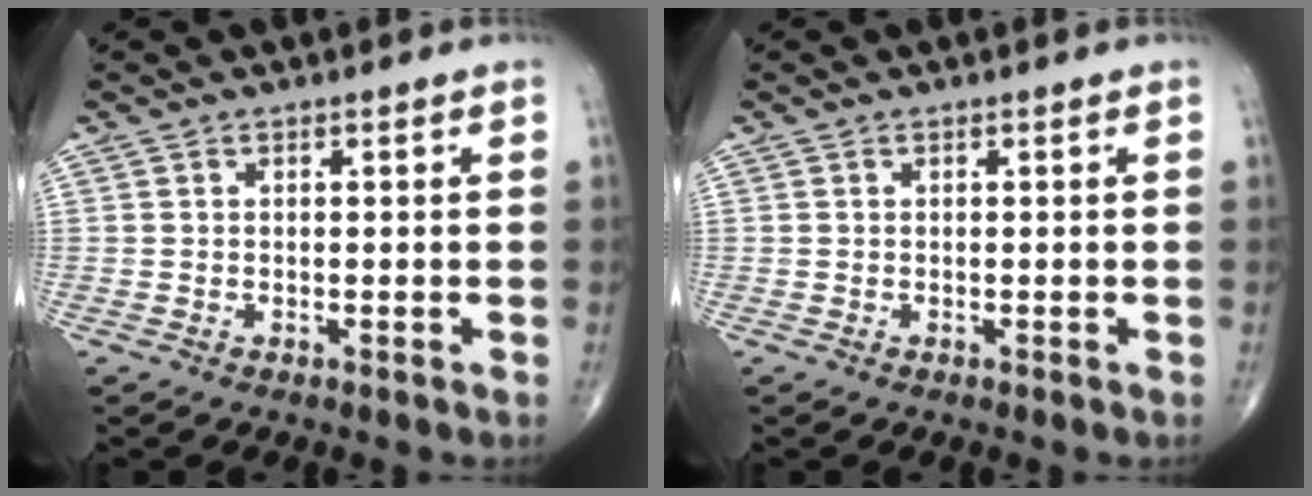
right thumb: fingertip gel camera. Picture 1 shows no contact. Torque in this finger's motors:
{"motor_torque": [0.00, 0.00, 0.00, 0.00, 0.00]}